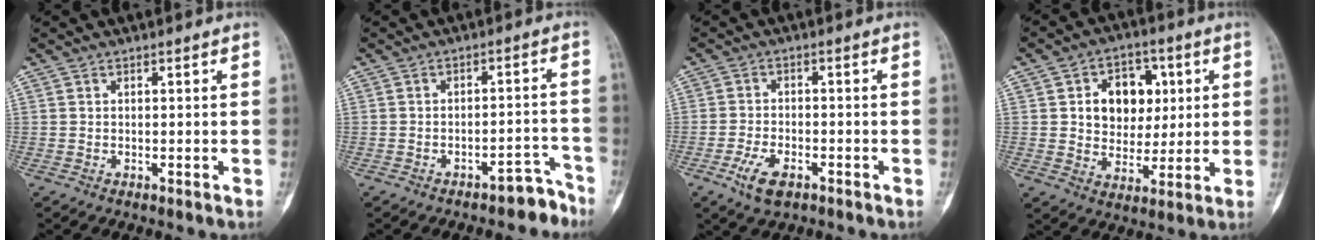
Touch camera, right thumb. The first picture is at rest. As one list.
[{"total": 5.2, "force": [-4.4, 2.2, 1.7], "torque": [0.001, 0.065, -0.055]}, {"total": 5.9, "force": [-3.2, 2.9, 4.1], "torque": [-0.082, 0.011, -0.055]}, {"total": 11.8, "force": [2.7, 9.1, 7.0], "torque": [-0.050, -0.001, 0.047]}]